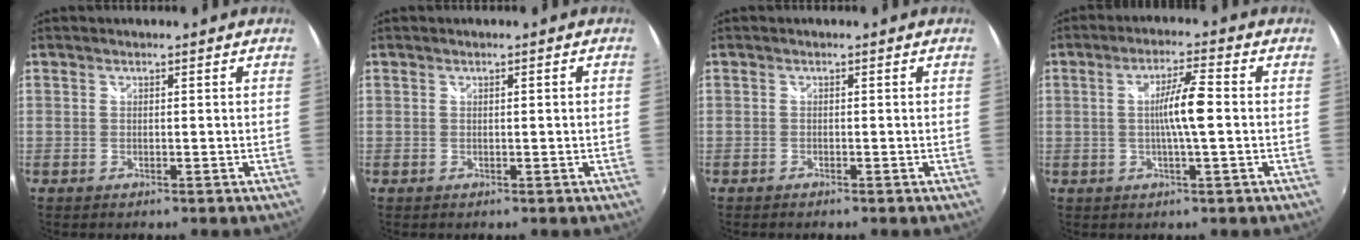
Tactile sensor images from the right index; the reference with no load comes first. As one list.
[{"total": 0.9, "force": [-0.1, 0.0, 0.9], "torque": [-0.010, 0.002, -0.001]}, {"total": 0.7, "force": [-0.6, 0.2, 0.2], "torque": [-0.006, -0.004, -0.014]}, {"total": 6.4, "force": [-0.3, 0.1, 6.4], "torque": [-0.114, 0.002, -0.004]}]